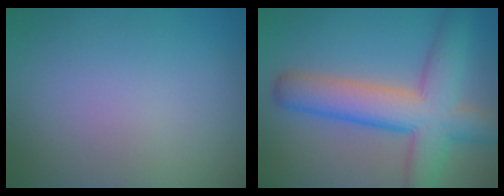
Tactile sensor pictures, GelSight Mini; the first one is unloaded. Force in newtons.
{"total": 8.5, "press": 8.5, "slide": 0.2}